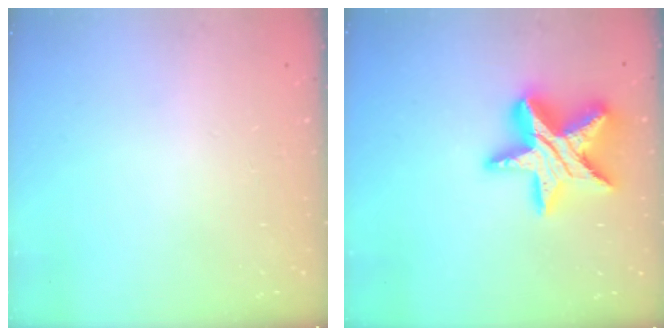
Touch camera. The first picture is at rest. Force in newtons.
{"total": 24.8, "press": 24.7, "slide": 2.2}